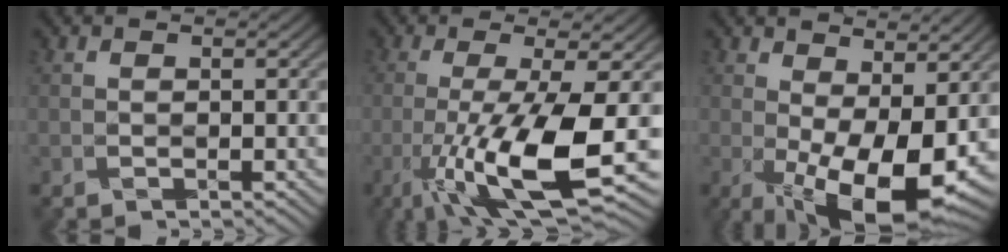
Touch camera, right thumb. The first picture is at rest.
{"total": 12.2, "force": [-4.0, 2.3, 11.3], "torque": [-0.182, -0.008, -0.070]}
{"total": 13.0, "force": [-0.5, 5.4, 11.8], "torque": [-0.175, -0.001, 0.003]}